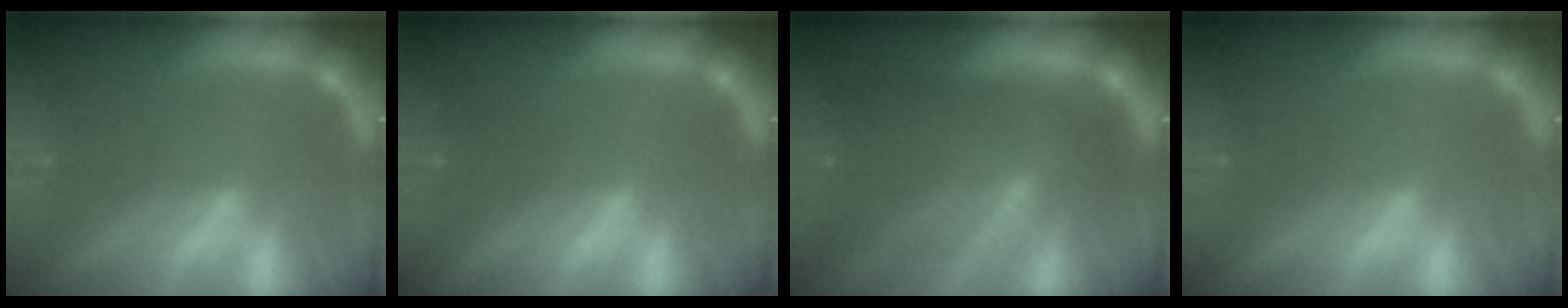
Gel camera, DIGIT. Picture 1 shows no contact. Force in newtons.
{"total": 1.5}
{"total": 9.0}
{"total": 0.0}